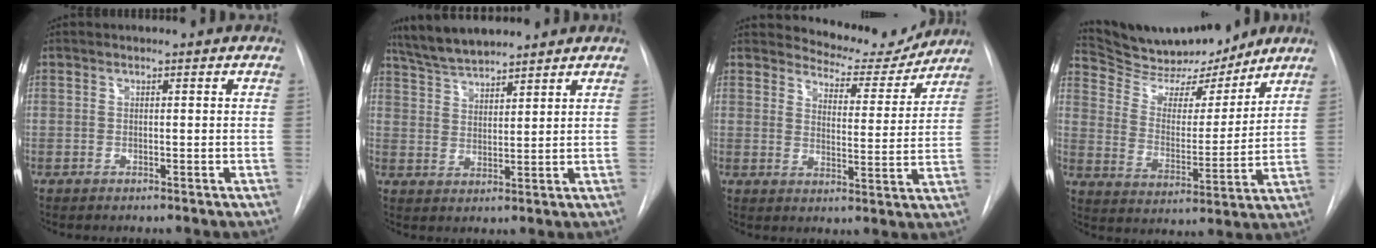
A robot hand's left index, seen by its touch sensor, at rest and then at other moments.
{"total": 7.7, "force": [7.1, 0.9, 2.7], "torque": [-0.060, 0.017, 0.136]}
{"total": 9.1, "force": [8.8, 2.1, 0.3], "torque": [-0.002, -0.022, 0.115]}
{"total": 15.2, "force": [14.1, 3.7, 4.2], "torque": [-0.070, -0.007, 0.230]}